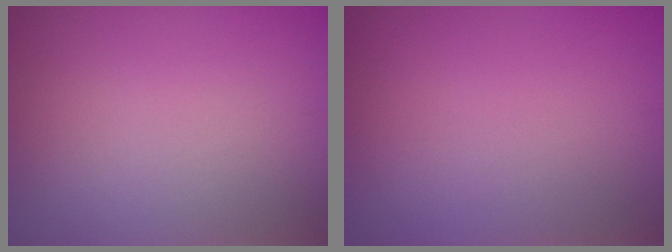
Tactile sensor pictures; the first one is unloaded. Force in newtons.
{"total": 0.0}